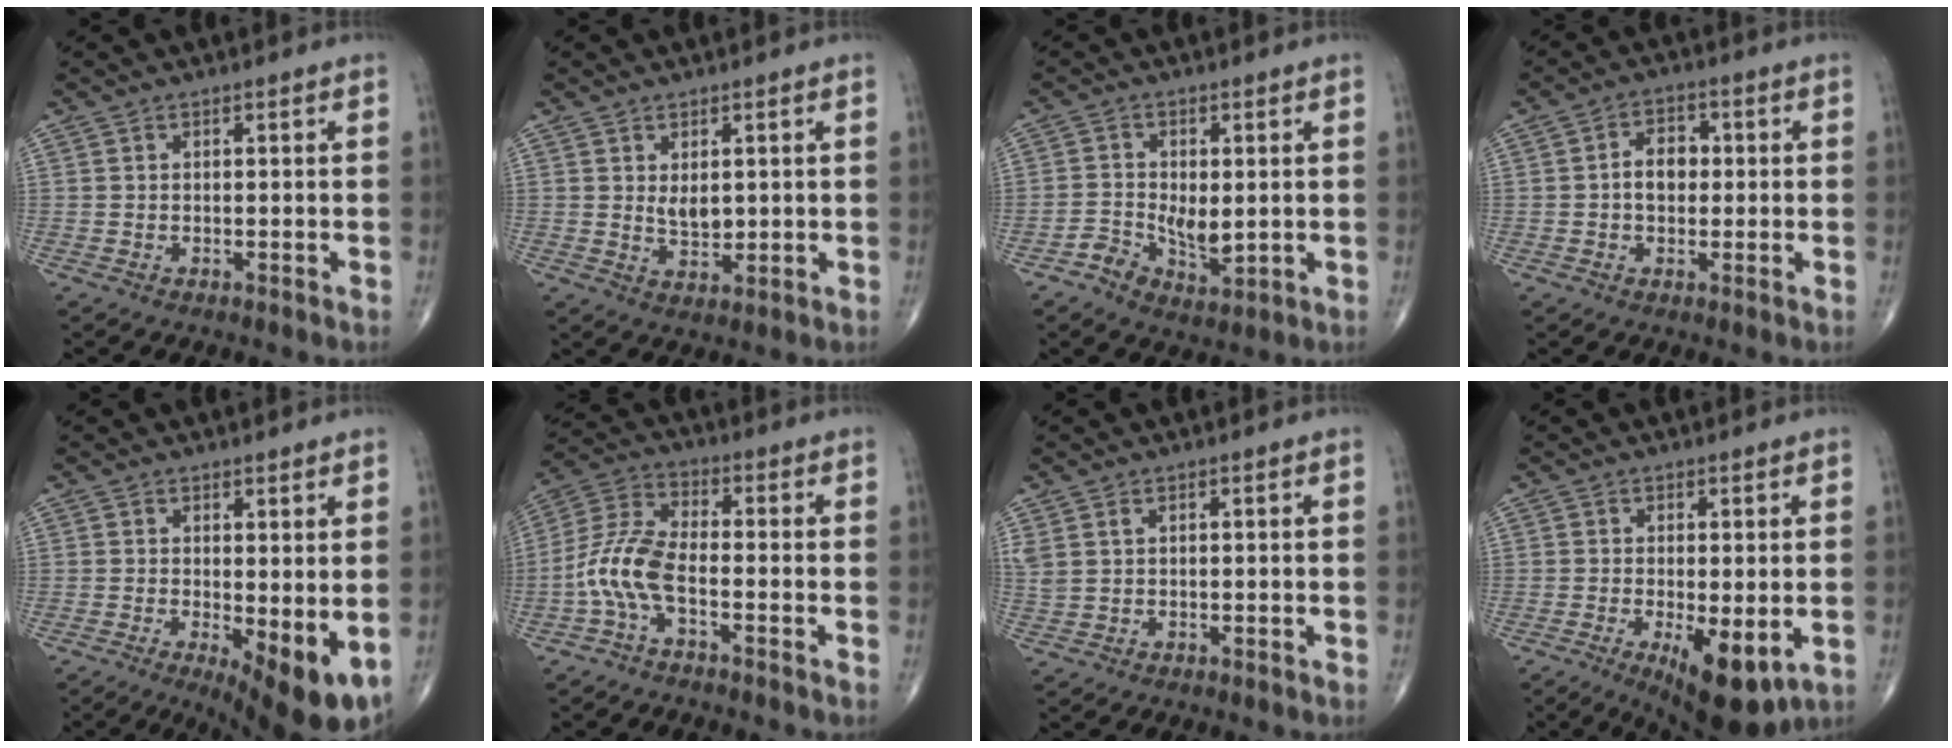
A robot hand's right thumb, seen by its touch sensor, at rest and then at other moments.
{"total": 3.8, "force": [0.9, 2.2, 3.0], "torque": [-0.042, -0.013, 0.021]}
{"total": 6.6, "force": [-0.9, 4.2, 5.0], "torque": [-0.072, 0.003, -0.011]}
{"total": 5.5, "force": [0.1, 4.0, 3.9], "torque": [-0.051, 0.015, -0.005]}
{"total": 9.7, "force": [-1.5, 3.3, 9.0], "torque": [-0.126, -0.025, -0.012]}
{"total": 8.8, "force": [-3.2, 3.3, 7.5], "torque": [-0.175, 0.033, -0.073]}
{"total": 2.4, "force": [1.2, 1.3, 1.7], "torque": [-0.050, 0.010, 0.034]}
{"total": 10.2, "force": [-2.9, 3.9, 8.9], "torque": [-0.132, -0.021, -0.037]}